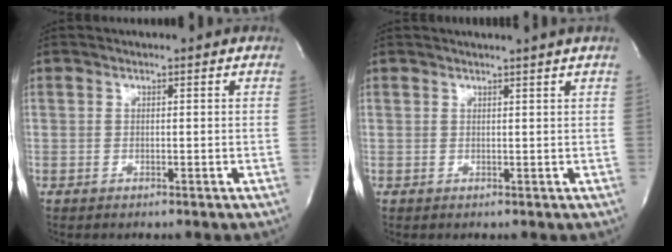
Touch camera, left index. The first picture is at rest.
{"total": 2.5, "force": [2.1, -1.0, 1.0], "torque": [-0.018, -0.004, 0.029]}